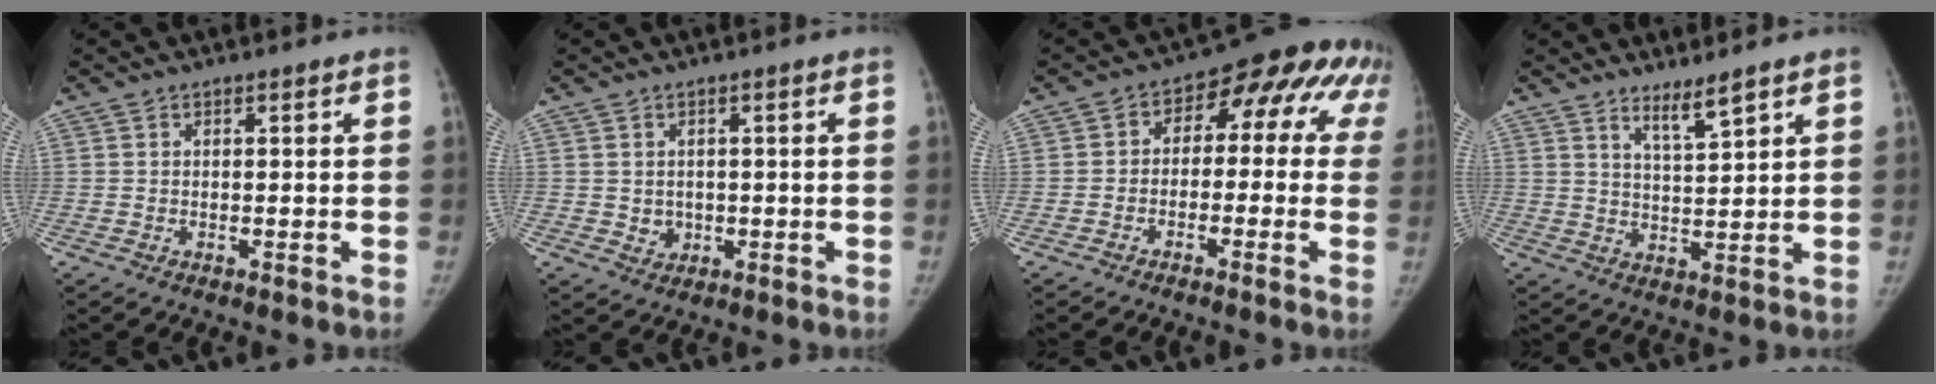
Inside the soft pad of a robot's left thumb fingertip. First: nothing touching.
{"total": 2.7, "force": [-0.1, 2.4, 1.1], "torque": [-0.003, 0.001, 0.007]}
{"total": 13.7, "force": [1.0, 8.7, 10.6], "torque": [-0.083, 0.063, 0.001]}
{"total": 4.4, "force": [3.5, 0.4, 2.6], "torque": [-0.041, -0.038, 0.064]}